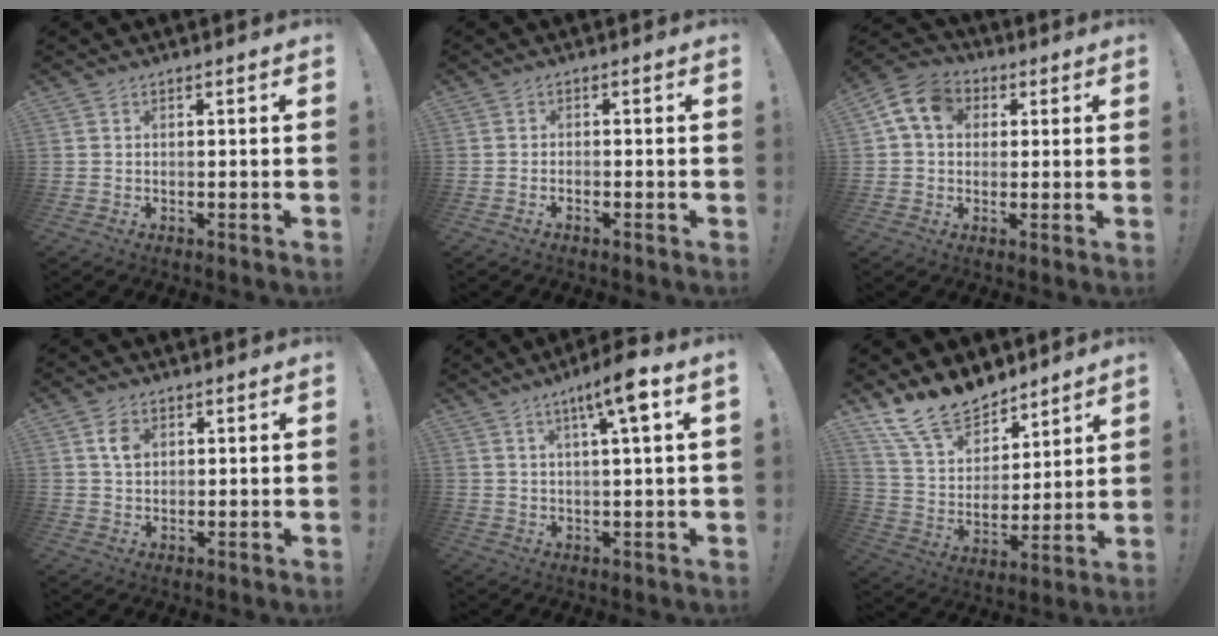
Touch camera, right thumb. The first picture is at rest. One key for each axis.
{"total": 1.0, "fx": -1.0, "fy": 0.1, "fz": 0.4, "tx": -0.011, "ty": 0.004, "tz": -0.016}
{"total": 10.8, "fx": 3.4, "fy": 8.1, "fz": 6.2, "tx": -0.108, "ty": 0.007, "tz": 0.071}
{"total": 4.2, "fx": 1.6, "fy": 2.8, "fz": 2.7, "tx": -0.039, "ty": -0.002, "tz": 0.027}
{"total": 8.3, "fx": 3.7, "fy": 0.4, "fz": 7.4, "tx": -0.117, "ty": -0.012, "tz": 0.055}
{"total": 16.7, "fx": 13.1, "fy": 8.4, "fz": 5.8, "tx": -0.121, "ty": -0.099, "tz": 0.250}